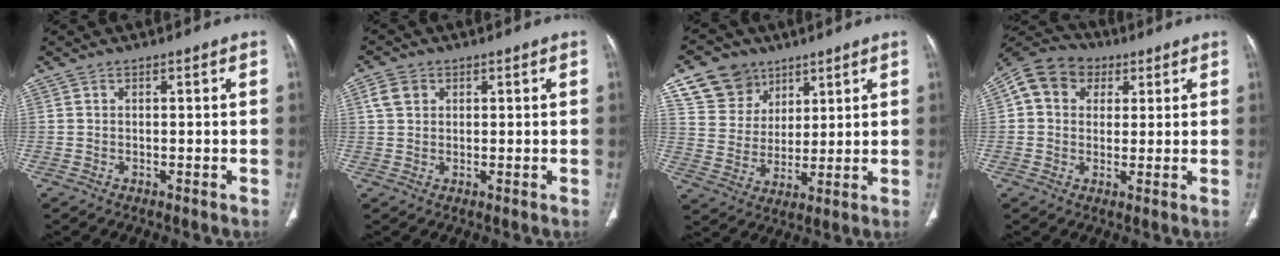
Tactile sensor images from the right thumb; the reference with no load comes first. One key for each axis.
{"total": 3.8, "fx": 1.5, "fy": 3.0, "fz": 1.8, "tx": -0.028, "ty": 0.003, "tz": 0.031}
{"total": 11.2, "fx": 6.8, "fy": 8.5, "fz": 2.5, "tx": -0.018, "ty": -0.031, "tz": 0.135}
{"total": 10.2, "fx": 2.8, "fy": 8.4, "fz": 5.0, "tx": -0.075, "ty": 0.016, "tz": 0.037}